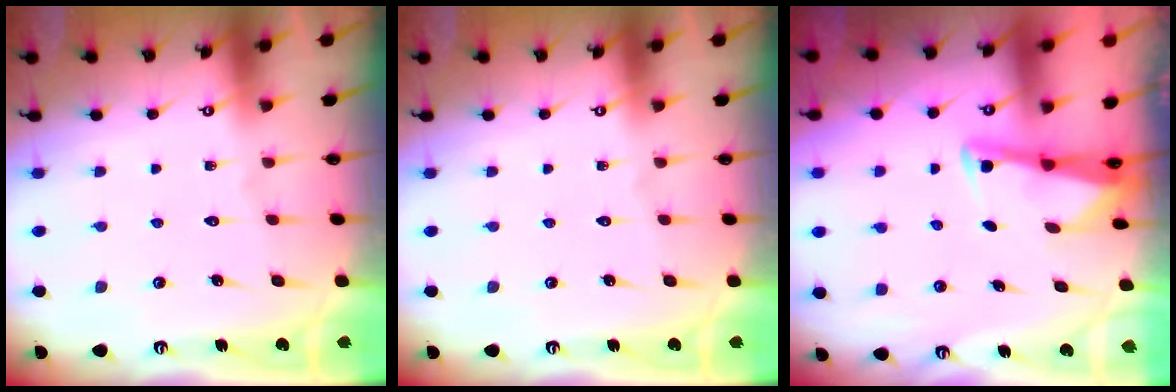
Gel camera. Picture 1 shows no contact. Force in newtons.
{"total": 0.0}
{"total": 2.7, "press": 2.7, "slide": 0.1}